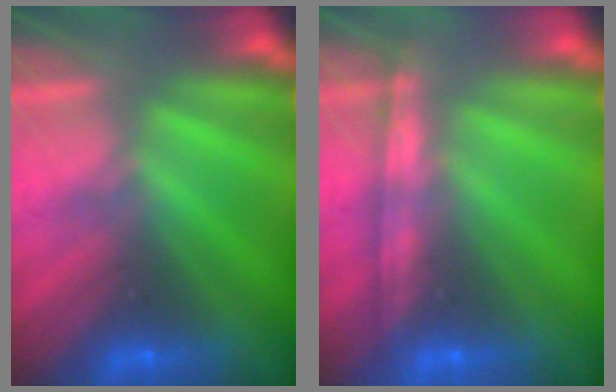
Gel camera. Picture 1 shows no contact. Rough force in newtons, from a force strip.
{"total": 1.2}